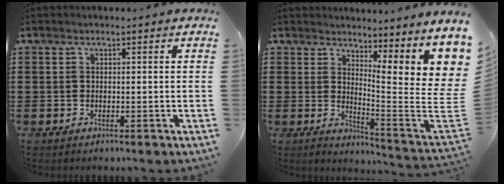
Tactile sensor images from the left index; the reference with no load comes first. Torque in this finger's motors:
{"motor_torque": [2.14, 0.00, 0.73, 0.10]}